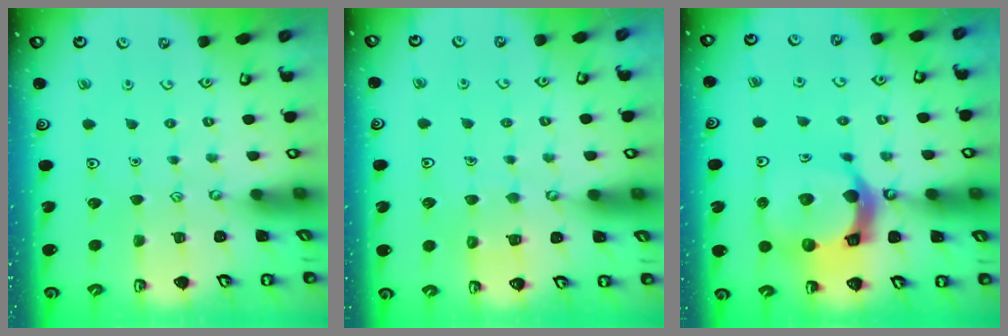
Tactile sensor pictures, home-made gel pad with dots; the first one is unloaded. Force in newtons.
{"total": 4.8, "press": 4.7, "slide": 0.3}
{"total": 18.6, "press": 18.5, "slide": 2.2}